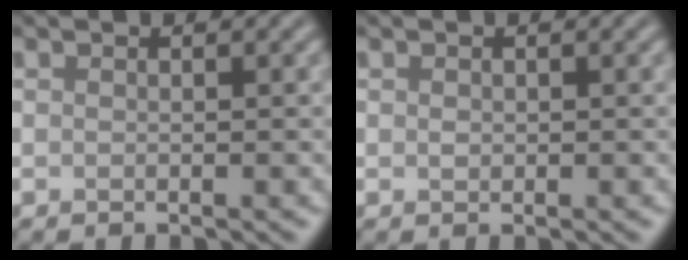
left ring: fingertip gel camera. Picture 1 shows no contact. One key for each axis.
{"total": 0.5, "fx": 0.1, "fy": 0.4, "fz": 0.3, "tx": -0.005, "ty": -0.001, "tz": 0.001}